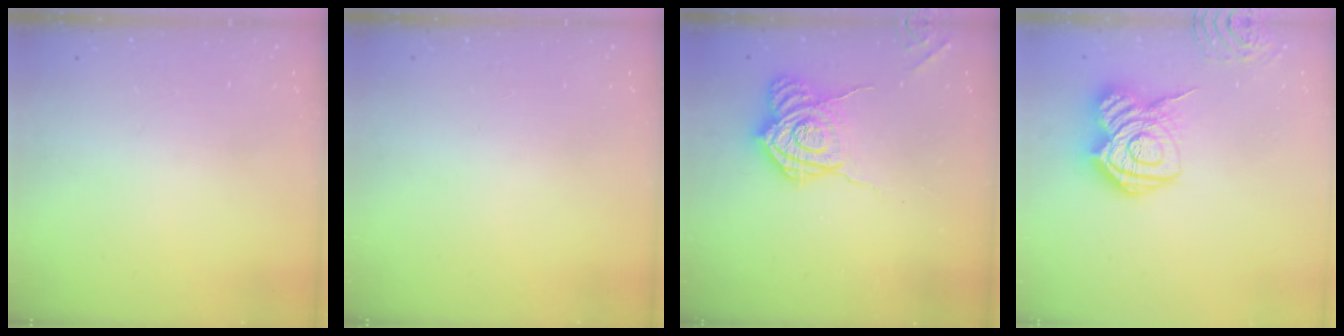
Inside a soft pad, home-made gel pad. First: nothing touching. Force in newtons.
{"total": 0.0}
{"total": 12.2, "press": 12.1, "slide": 0.8}
{"total": 15.5, "press": 15.5, "slide": 0.7}